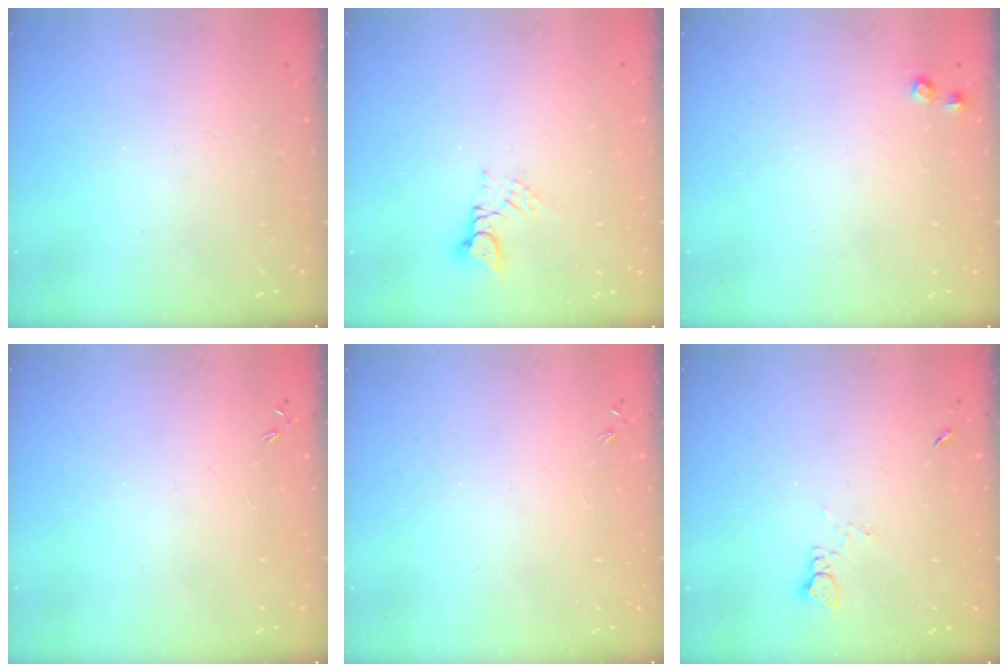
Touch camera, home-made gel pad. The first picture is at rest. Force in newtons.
{"total": 4.4, "press": 4.4, "slide": 0.1}
{"total": 4.6, "press": 4.5, "slide": 0.7}
{"total": 0.0}
{"total": 0.0}
{"total": 1.7, "press": 1.7, "slide": 0.2}